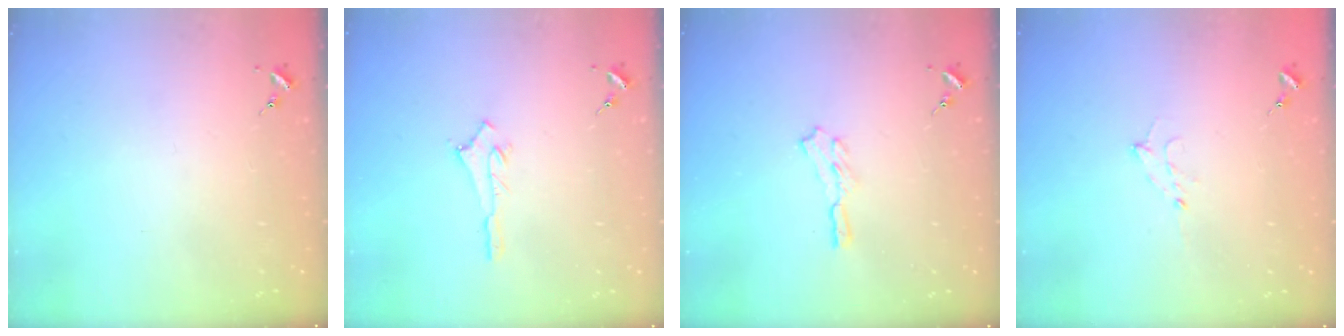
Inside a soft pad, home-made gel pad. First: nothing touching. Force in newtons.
{"total": 2.5, "press": 2.5, "slide": 0.2}
{"total": 3.8, "press": 3.8, "slide": 0.4}
{"total": 5.7, "press": 5.6, "slide": 0.7}